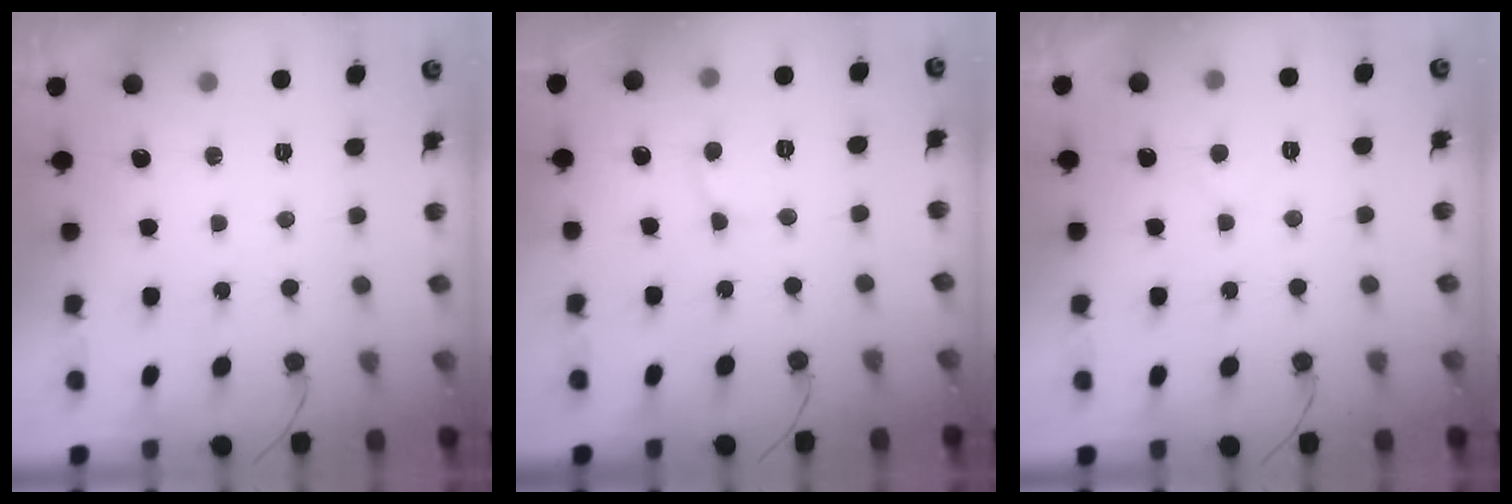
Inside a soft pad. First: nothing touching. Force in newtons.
{"total": 2.1, "press": 2.1, "slide": 0.1}
{"total": 2.8, "press": 2.8, "slide": 0.1}